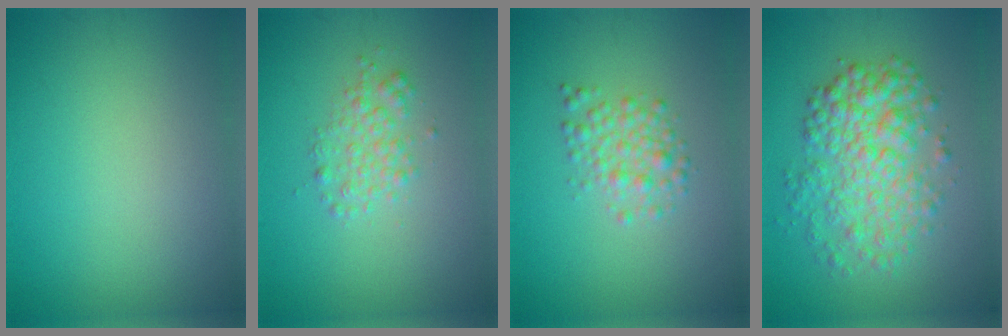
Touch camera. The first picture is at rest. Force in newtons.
{"total": 2.0, "press": 2.0, "slide": 0.0}
{"total": 2.5, "press": 2.5, "slide": 0.0}
{"total": 5.6, "press": 5.6, "slide": 0.1}